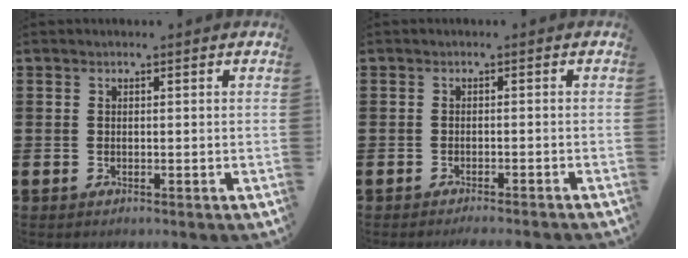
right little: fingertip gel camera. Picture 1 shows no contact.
{"total": 1.1, "force": [-1.0, -0.2, 0.2], "torque": [-0.003, 0.000, -0.021]}